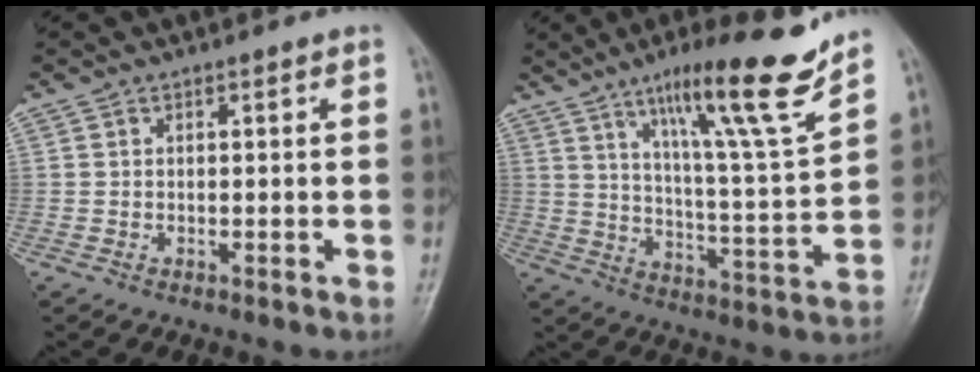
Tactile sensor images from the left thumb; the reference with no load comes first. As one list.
[{"total": 18.2, "force": [12.5, 1.1, 13.2], "torque": [-0.186, -0.072, 0.198]}]